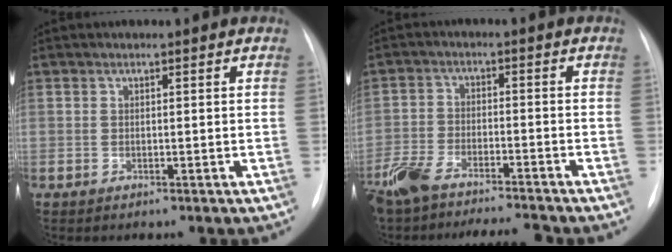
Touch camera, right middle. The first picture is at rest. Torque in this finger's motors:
{"motor_torque": [0.34, -0.29, 0.20, 0.11]}